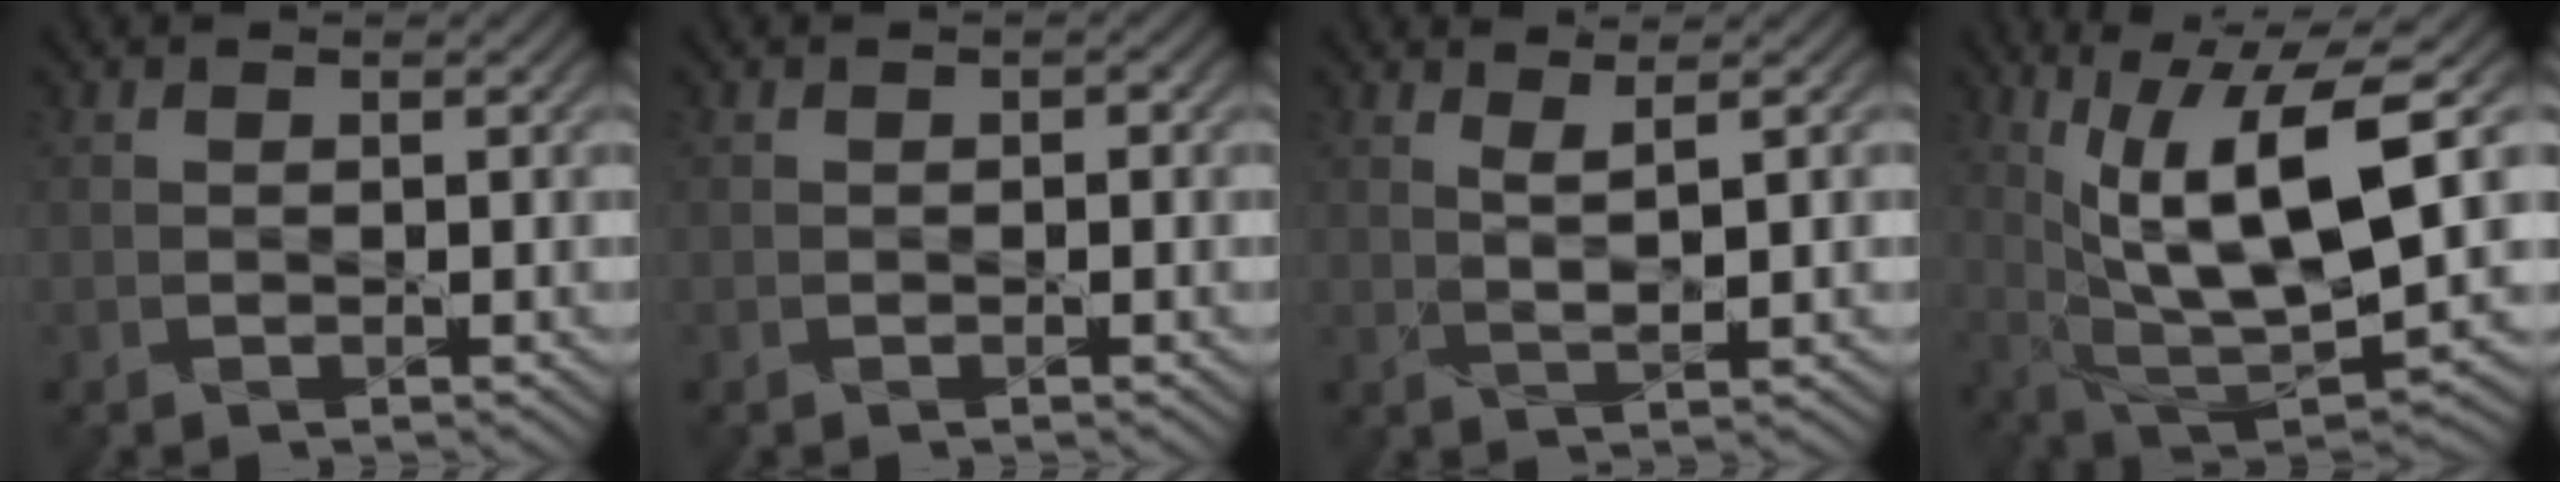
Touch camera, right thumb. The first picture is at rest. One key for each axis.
{"total": 0.5, "fx": -0.2, "fy": 0.4, "fz": 0.3, "tx": -0.006, "ty": -0.001, "tz": -0.004}
{"total": 2.3, "fx": 1.5, "fy": -0.3, "fz": 1.7, "tx": -0.035, "ty": 0.001, "tz": 0.033}
{"total": 13.7, "fx": 4.2, "fy": 4.5, "fz": 12.2, "tx": -0.234, "ty": 0.000, "tz": 0.080}